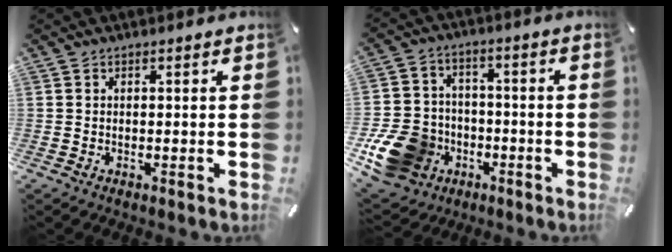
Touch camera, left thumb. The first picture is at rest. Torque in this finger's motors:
{"motor_torque": [0.86, 1.60, 0.31, 0.16, 0.23]}